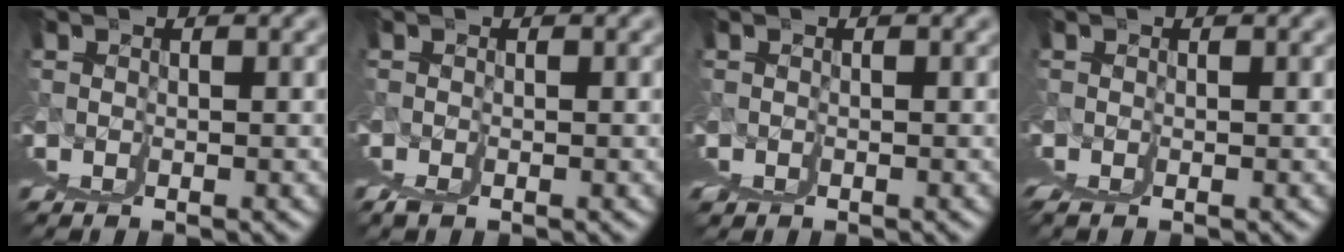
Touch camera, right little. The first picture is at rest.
{"total": 1.1, "force": [-0.3, -0.9, 0.6], "torque": [-0.001, 0.002, -0.002]}
{"total": 0.8, "force": [-0.2, -0.7, -0.4], "torque": [0.008, -0.007, -0.001]}
{"total": 0.8, "force": [0.0, 0.0, 0.8], "torque": [-0.006, 0.003, 0.000]}